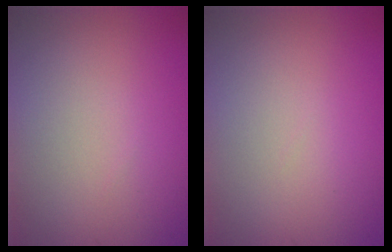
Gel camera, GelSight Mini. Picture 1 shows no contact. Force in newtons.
{"total": 0.0}